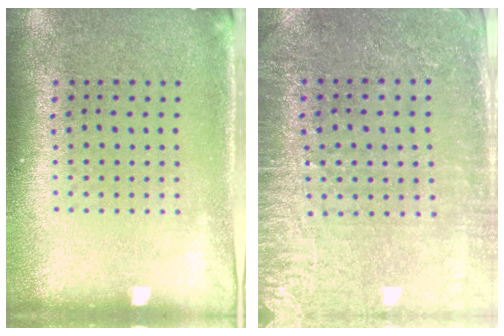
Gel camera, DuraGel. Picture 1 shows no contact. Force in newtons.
{"total": 3.0, "press": 2.8, "slide": 1.1}